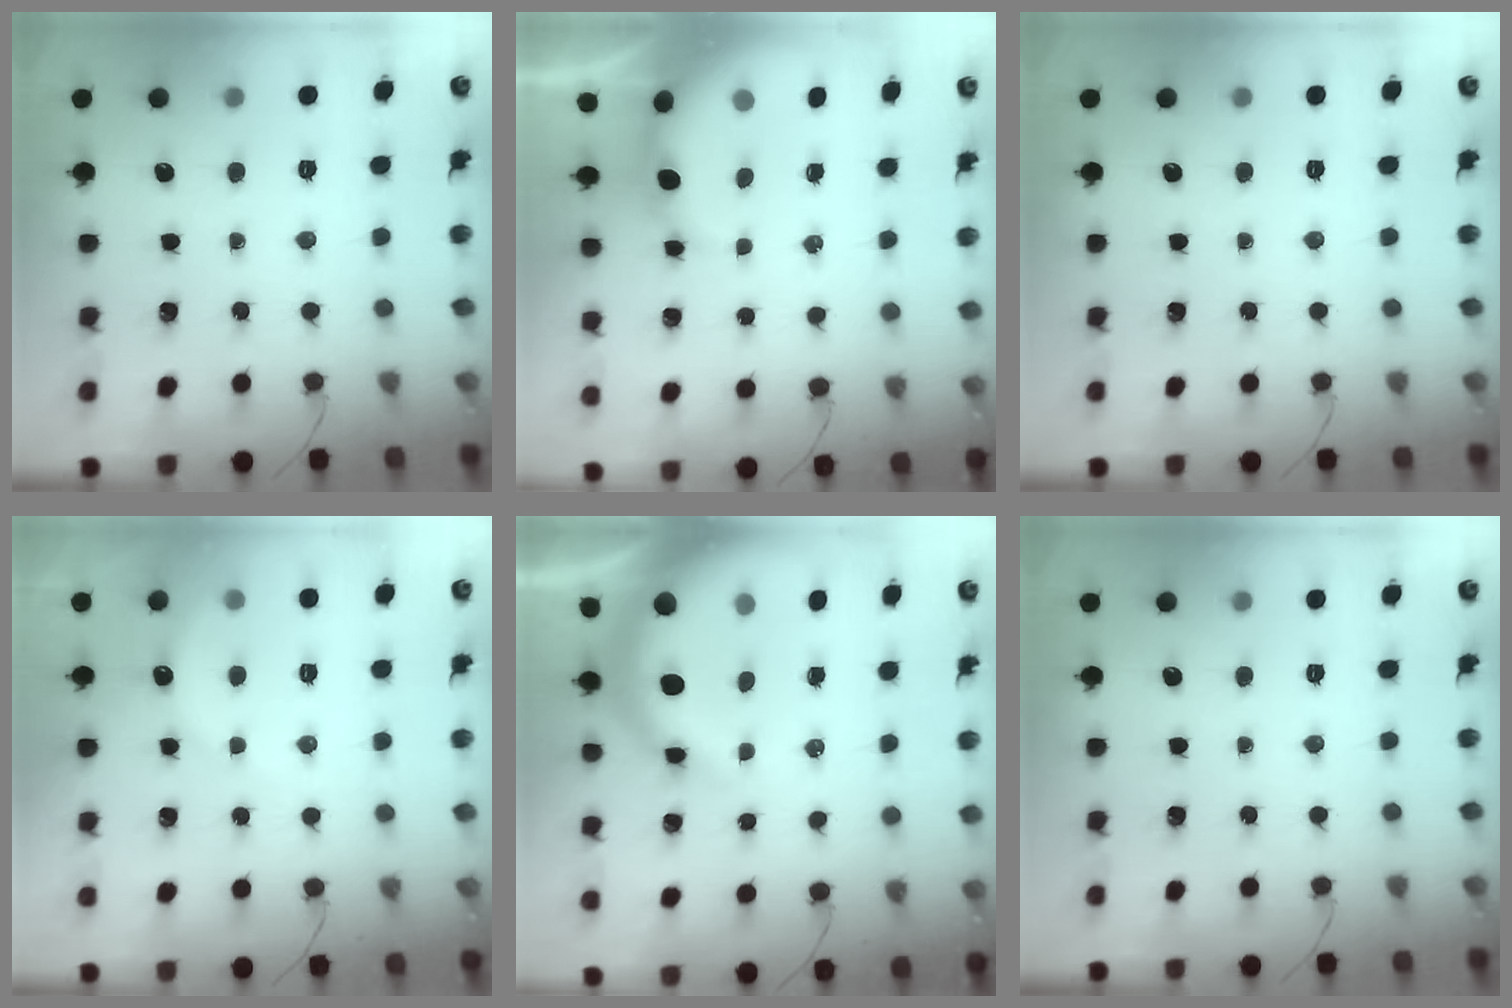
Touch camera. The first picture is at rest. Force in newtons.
{"total": 4.1, "press": 4.0, "slide": 0.7}
{"total": 0.0}
{"total": 5.6, "press": 5.5, "slide": 1.3}
{"total": 8.8, "press": 8.6, "slide": 2.1}
{"total": 0.0}